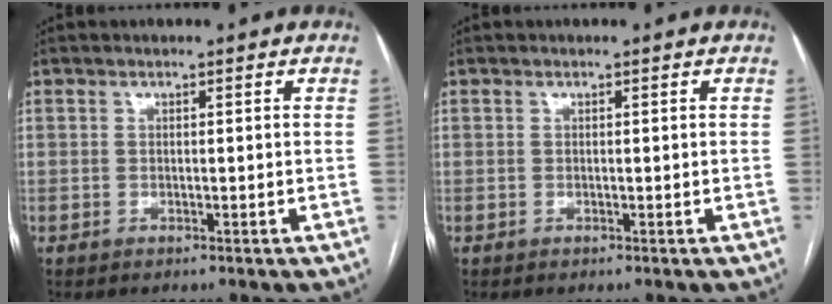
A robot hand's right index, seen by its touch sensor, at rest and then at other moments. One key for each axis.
{"total": 0.0}